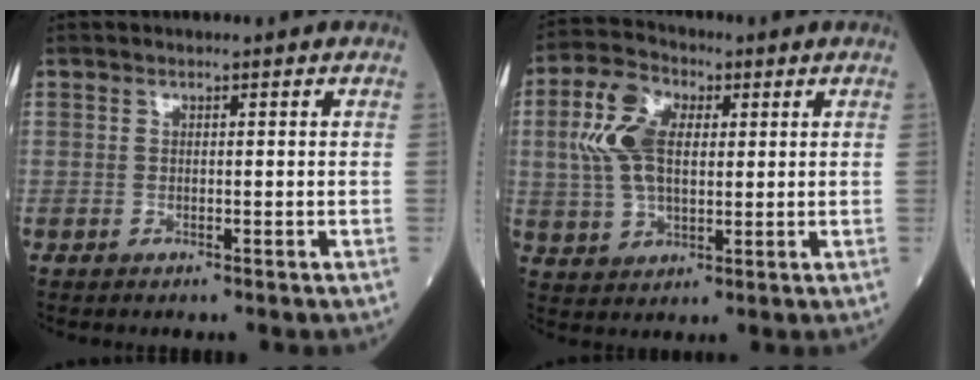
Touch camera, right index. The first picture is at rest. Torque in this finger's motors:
{"motor_torque": [0.42, 0.02, 0.25, 0.10]}